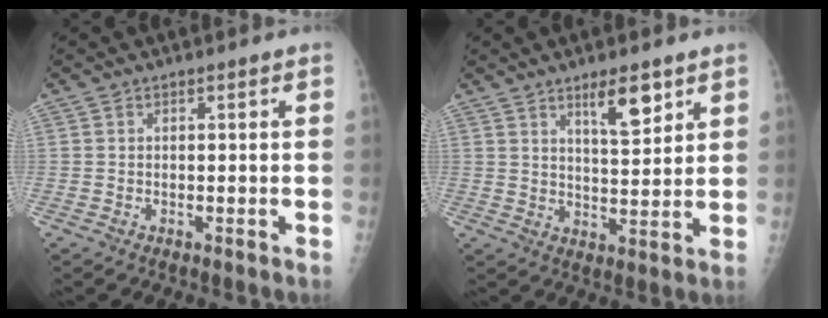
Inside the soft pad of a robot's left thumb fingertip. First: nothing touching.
{"total": 7.7, "force": [4.7, 2.3, 5.7], "torque": [-0.078, -0.034, 0.077]}